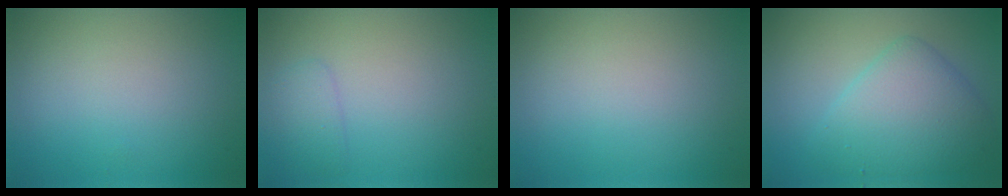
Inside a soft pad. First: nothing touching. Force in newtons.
{"total": 1.5, "press": 1.5, "slide": 0.1}
{"total": 0.0}
{"total": 5.4, "press": 5.4, "slide": 0.2}